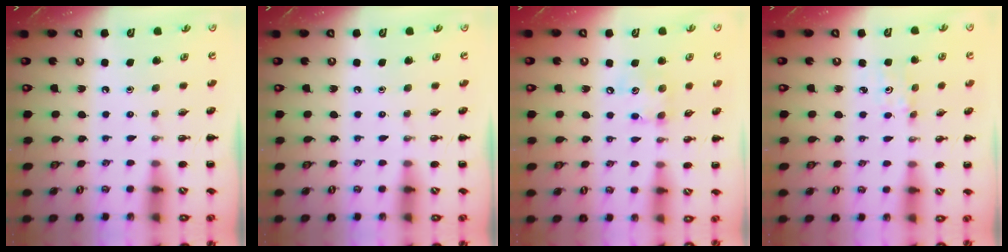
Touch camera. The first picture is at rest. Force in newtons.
{"total": 0.0}
{"total": 7.6, "press": 7.5, "slide": 0.8}
{"total": 2.9, "press": 2.8, "slide": 0.8}